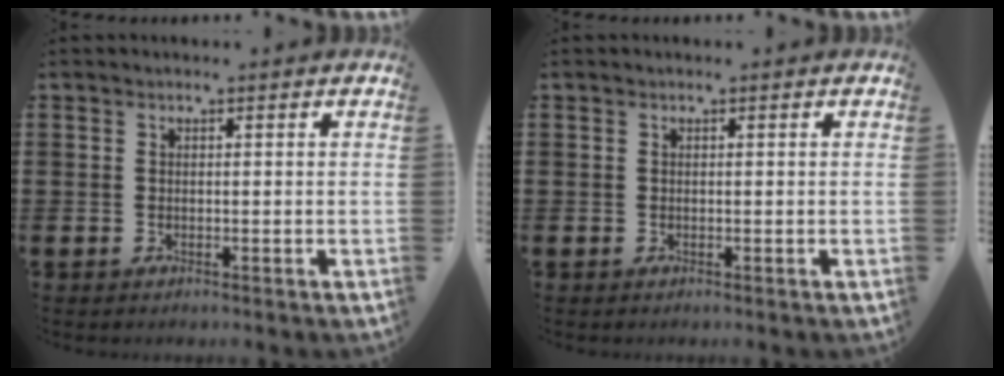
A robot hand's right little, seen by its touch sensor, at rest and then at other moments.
{"total": 0.0}